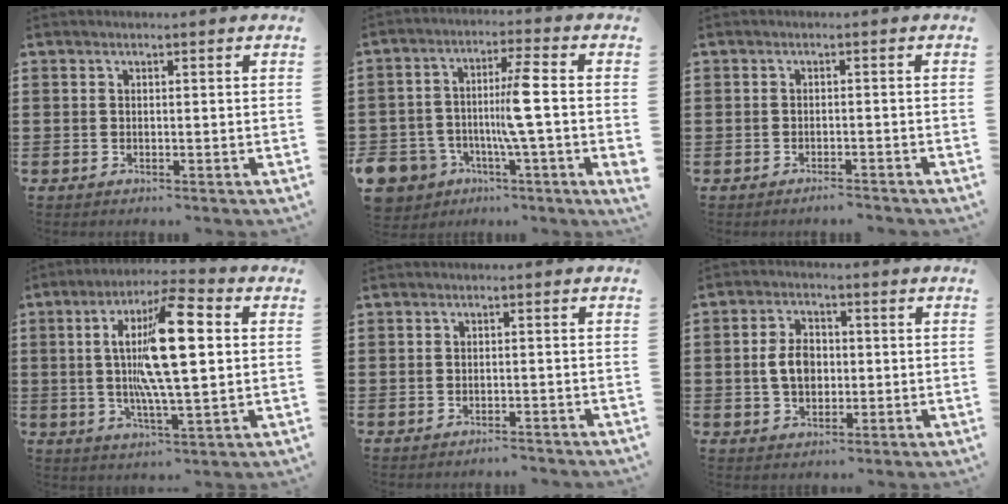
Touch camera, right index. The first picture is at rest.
{"total": 7.4, "force": [-2.7, 1.8, 6.7], "torque": [-0.147, -0.006, -0.058]}
{"total": 1.4, "force": [-1.3, 0.1, 0.3], "torque": [-0.011, 0.000, -0.026]}
{"total": 13.8, "force": [1.9, 3.3, 13.2], "torque": [-0.254, 0.000, 0.024]}
{"total": 1.3, "force": [-1.3, 0.2, 0.1], "torque": [-0.005, 0.003, -0.028]}
{"total": 5.4, "force": [-0.1, 3.7, 4.0], "torque": [-0.088, 0.004, -0.010]}